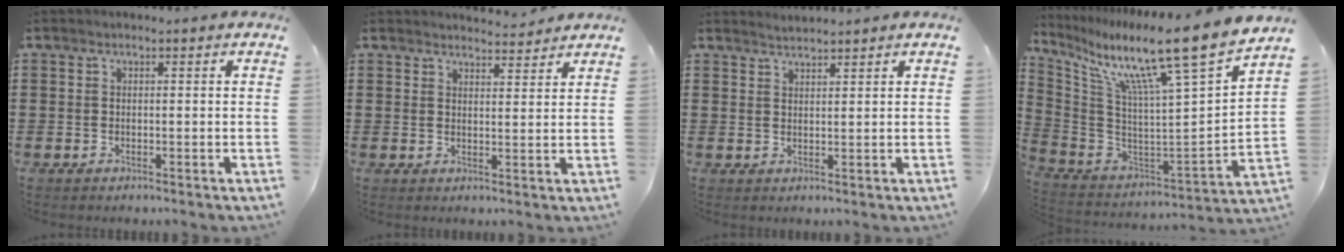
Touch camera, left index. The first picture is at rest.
{"total": 3.0, "force": [2.9, 0.1, 0.2], "torque": [-0.005, -0.017, 0.054]}
{"total": 1.4, "force": [1.3, -0.4, -0.1], "torque": [-0.001, 0.001, 0.026]}
{"total": 13.6, "force": [10.0, -0.4, 9.2], "torque": [-0.180, -0.087, 0.148]}